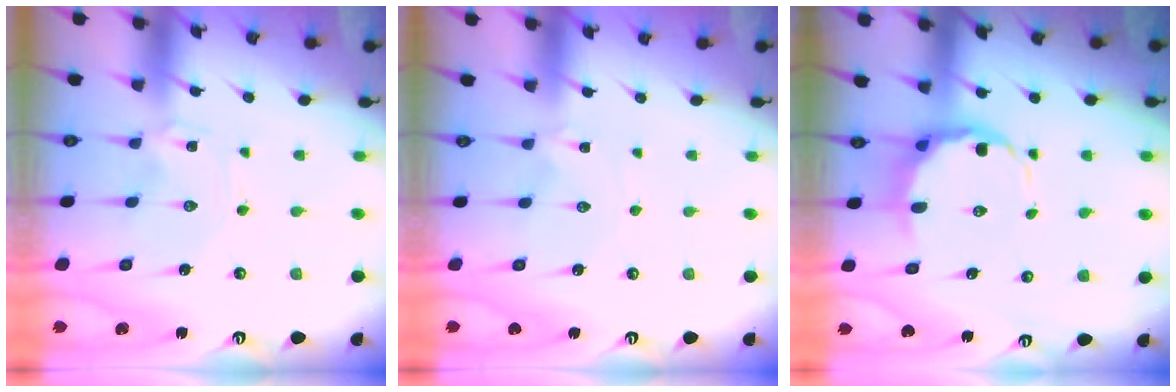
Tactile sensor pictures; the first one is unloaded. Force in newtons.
{"total": 0.6, "press": 0.5, "slide": 0.3}
{"total": 8.9, "press": 8.4, "slide": 2.8}